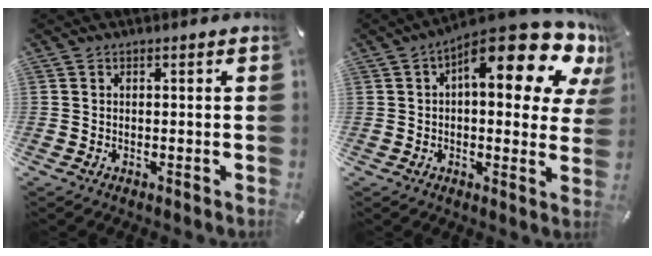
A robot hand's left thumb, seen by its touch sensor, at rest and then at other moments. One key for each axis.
{"total": 19.0, "fx": 10.2, "fy": 6.8, "fz": 14.6, "tx": -0.195, "ty": -0.084, "tz": 0.164}